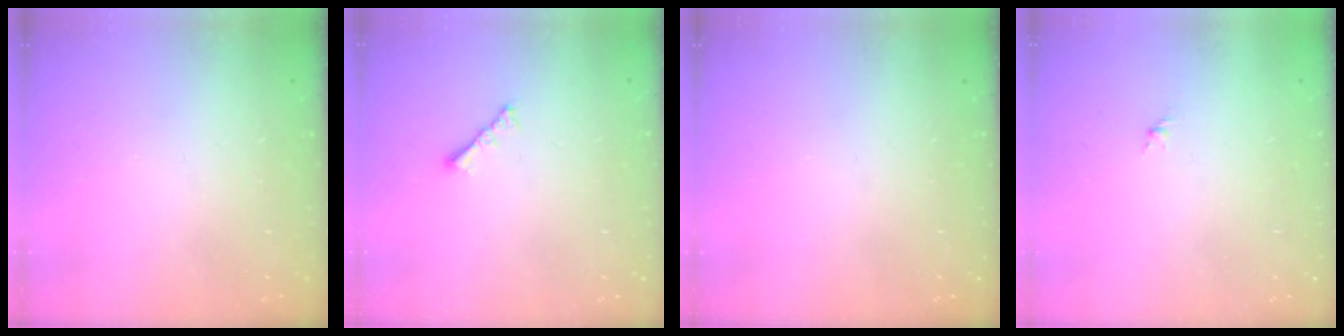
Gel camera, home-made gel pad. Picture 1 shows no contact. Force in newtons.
{"total": 2.4, "press": 2.3, "slide": 0.6}
{"total": 0.0}
{"total": 1.6, "press": 1.5, "slide": 0.6}